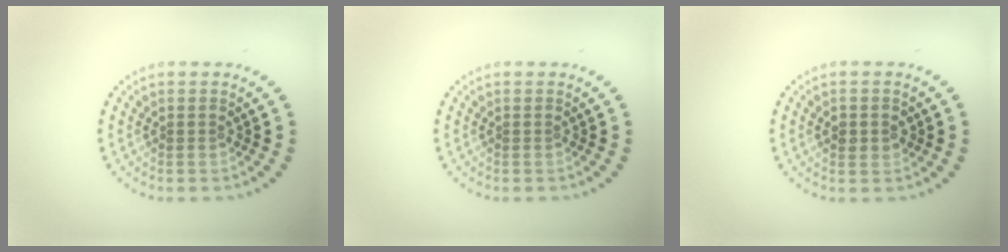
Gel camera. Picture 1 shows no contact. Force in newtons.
{"total": 0.0}
{"total": 1.4, "press": 1.4, "slide": 0.0}